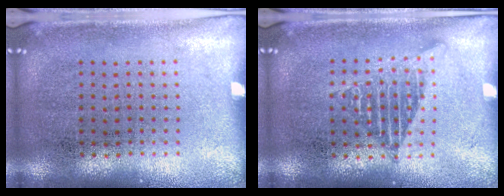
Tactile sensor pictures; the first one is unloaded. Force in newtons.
{"total": 1.2, "press": 1.2, "slide": 0.0}